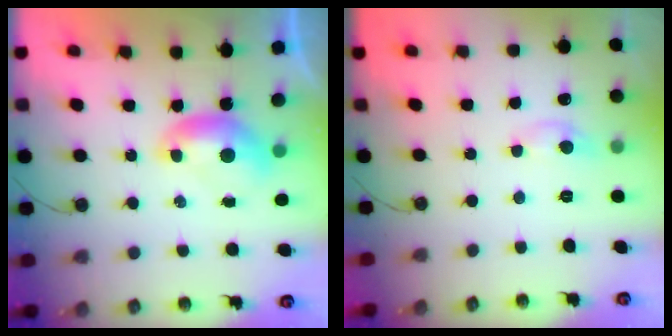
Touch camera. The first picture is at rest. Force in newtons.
{"total": 1.2, "press": 1.2, "slide": 0.2}